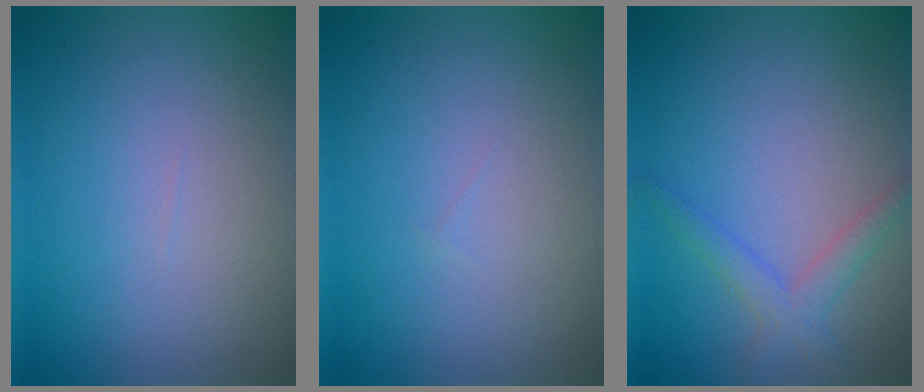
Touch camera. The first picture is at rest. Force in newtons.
{"total": 0.0}
{"total": 2.3, "press": 2.3, "slide": 0.1}